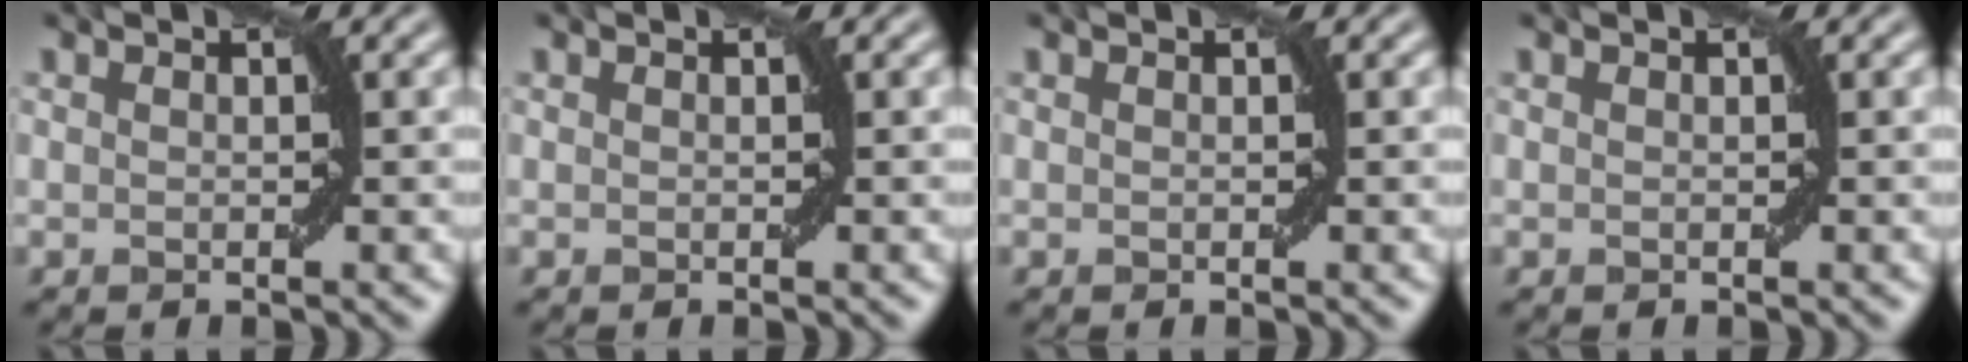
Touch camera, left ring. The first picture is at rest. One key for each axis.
{"total": 0.0}
{"total": 0.0}
{"total": 0.0}